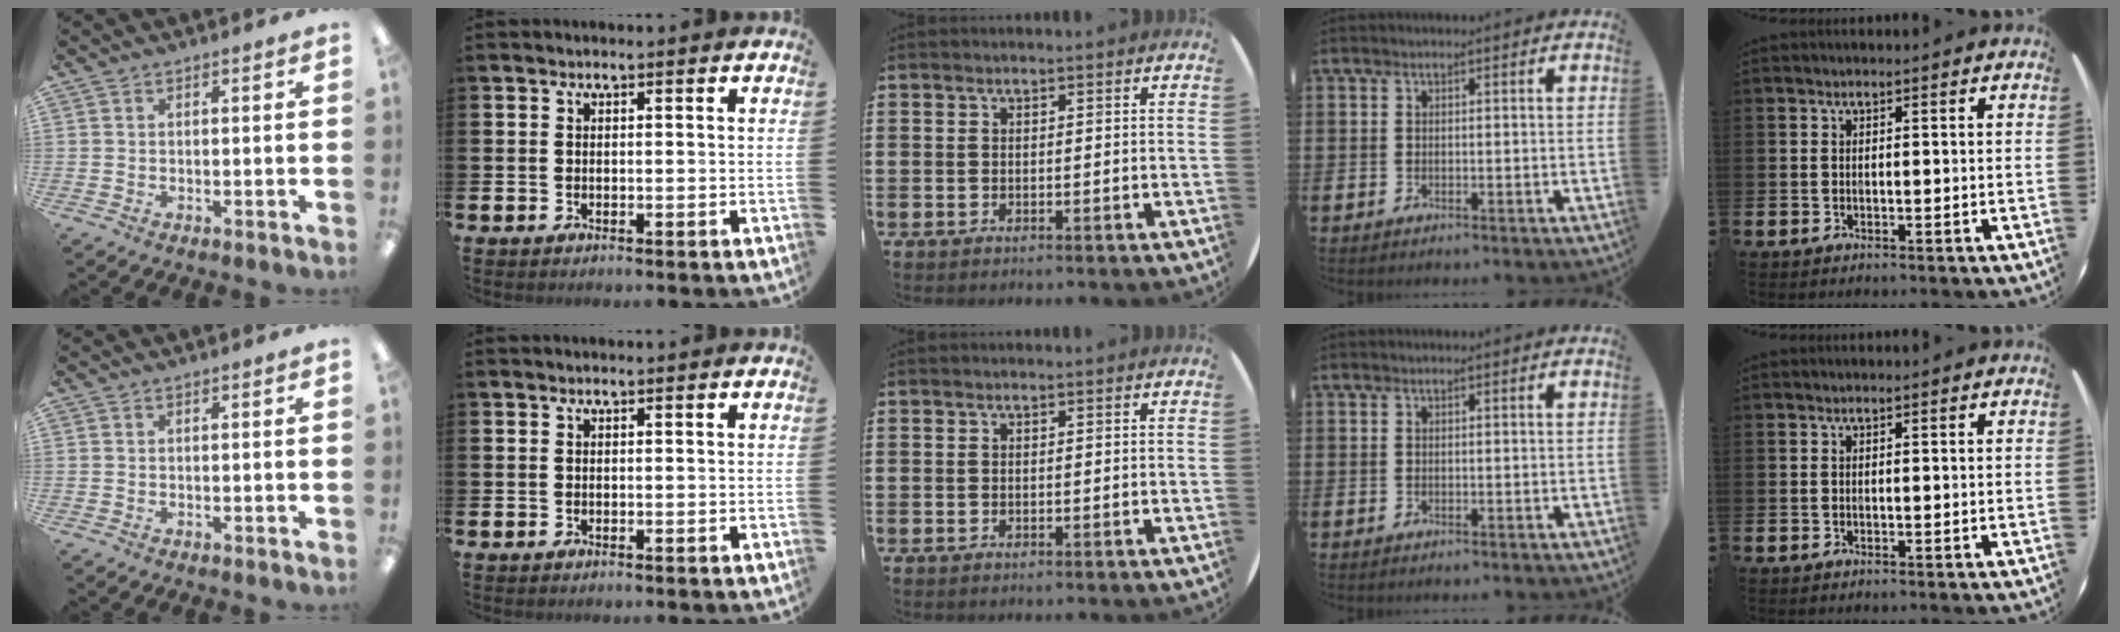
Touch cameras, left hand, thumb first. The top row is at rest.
{}